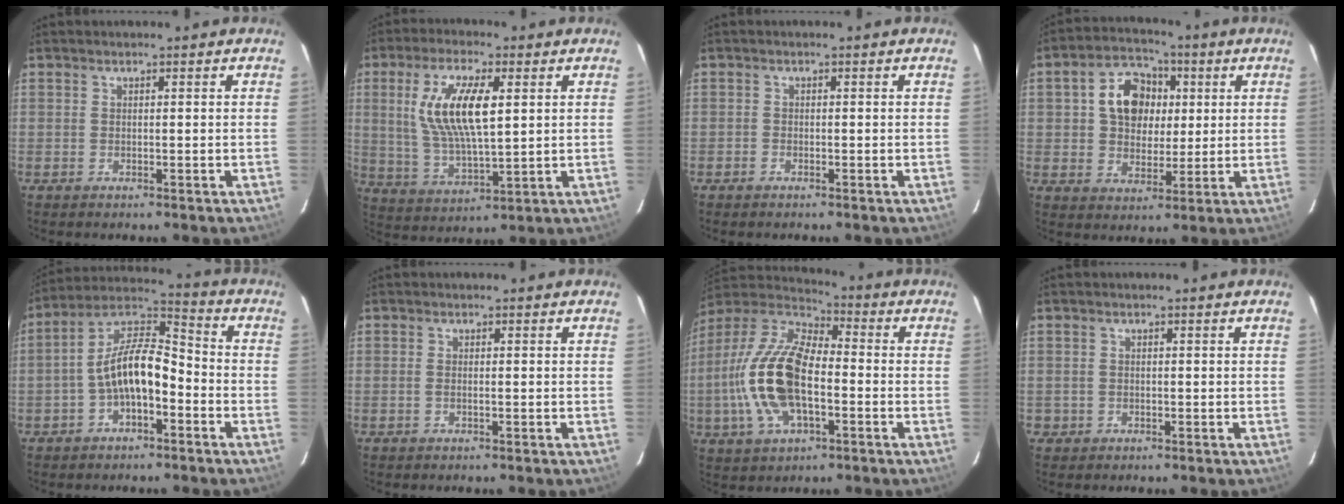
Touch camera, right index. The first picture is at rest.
{"total": 13.3, "force": [3.3, 4.6, 12.0], "torque": [-0.237, 0.003, 0.070]}
{"total": 0.8, "force": [-0.7, 0.4, 0.0], "torque": [-0.004, 0.001, -0.015]}
{"total": 10.5, "force": [2.2, 8.1, 6.3], "torque": [-0.129, 0.035, 0.042]}
{"total": 11.2, "force": [-3.6, 5.0, 9.3], "torque": [-0.186, 0.027, -0.066]}
{"total": 0.8, "force": [-0.2, 0.1, 0.8], "torque": [-0.018, 0.001, -0.005]}
{"total": 19.0, "force": [-3.5, 9.0, 16.4], "torque": [-0.349, 0.002, -0.073]}
{"total": 1.6, "force": [-0.5, 1.6, 0.0], "torque": [-0.003, 0.004, -0.004]}